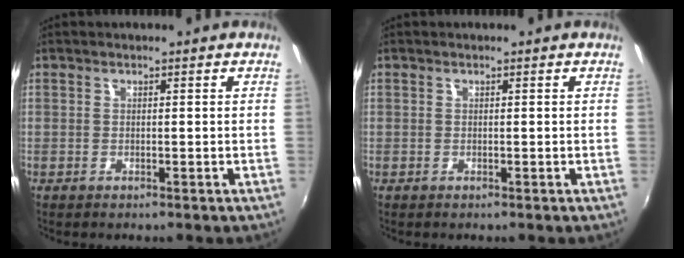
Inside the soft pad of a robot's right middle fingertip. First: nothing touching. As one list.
[{"total": 0.0}]